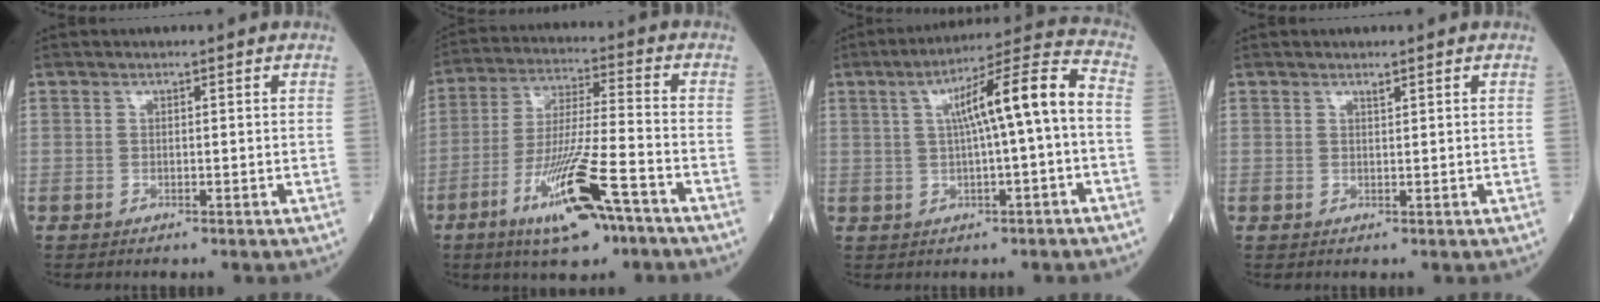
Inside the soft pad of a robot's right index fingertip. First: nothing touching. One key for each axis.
{"total": 13.8, "fx": -7.3, "fy": 1.8, "fz": 11.6, "tx": -0.222, "ty": -0.019, "tz": -0.128}
{"total": 11.3, "fx": 0.7, "fy": 0.4, "fz": 11.3, "tx": -0.176, "ty": 0.031, "tz": 0.008}
{"total": 0.6, "fx": 0.5, "fy": 0.0, "fz": 0.3, "tx": -0.009, "ty": -0.004, "tz": 0.009}